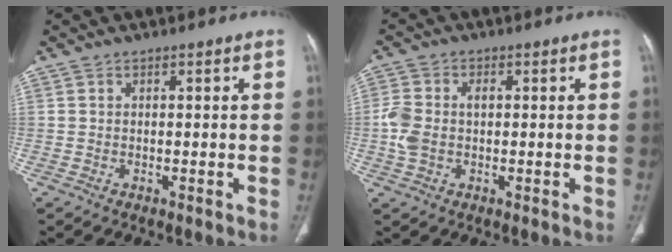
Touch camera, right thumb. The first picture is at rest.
{"total": 6.3, "force": [0.0, 4.2, 4.7], "torque": [-0.119, 0.018, 0.004]}